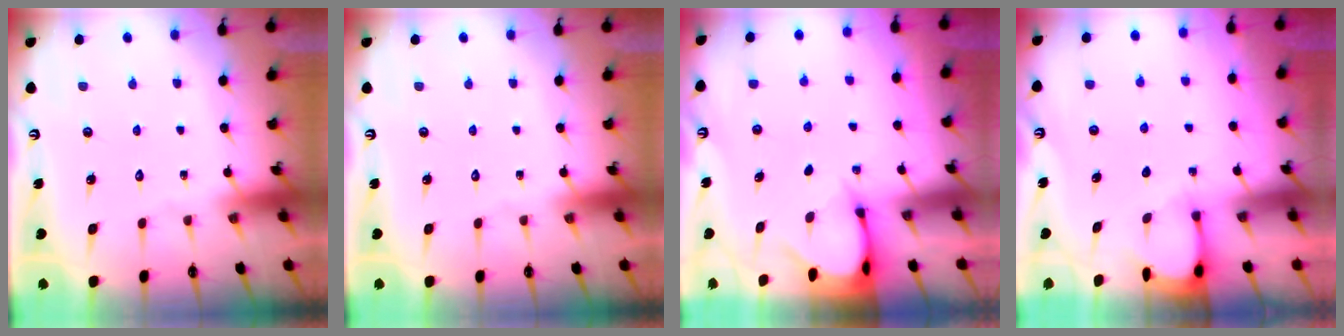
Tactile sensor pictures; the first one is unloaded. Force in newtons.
{"total": 0.0}
{"total": 3.1, "press": 3.1, "slide": 0.2}
{"total": 3.1, "press": 3.1, "slide": 0.3}